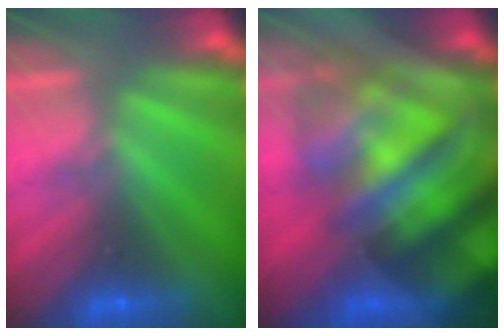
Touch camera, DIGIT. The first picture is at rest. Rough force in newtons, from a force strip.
{"total": 7.4}